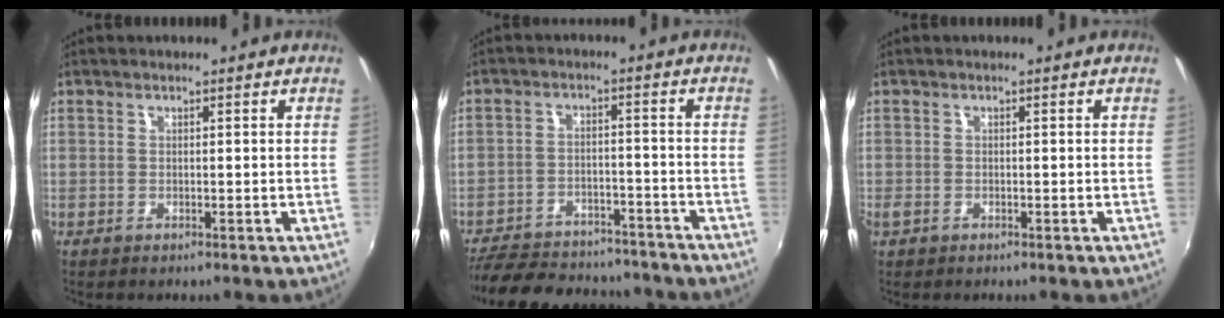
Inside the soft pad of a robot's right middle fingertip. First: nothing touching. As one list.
[{"total": 20.5, "force": [-17.5, 7.7, 7.7], "torque": [-0.176, 0.010, -0.236]}, {"total": 1.4, "force": [-0.8, 1.0, 0.6], "torque": [-0.014, -0.003, -0.015]}]